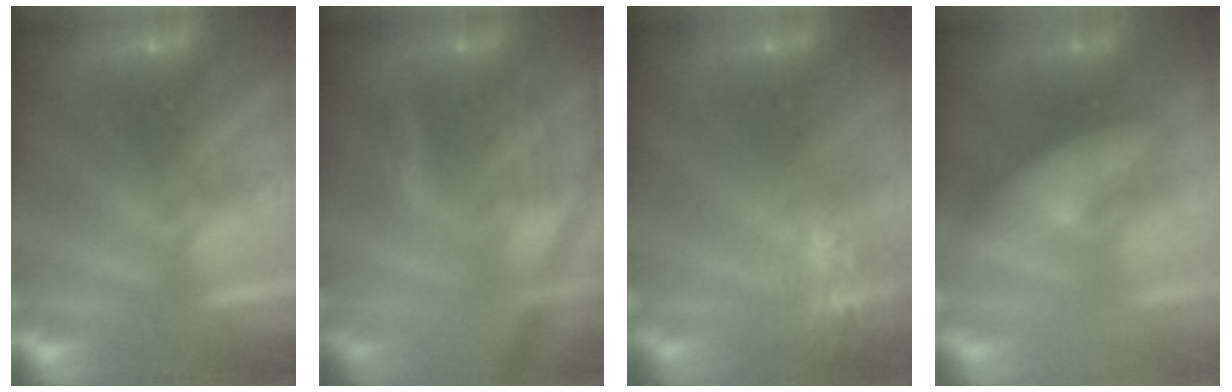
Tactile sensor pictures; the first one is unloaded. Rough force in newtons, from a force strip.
{"total": 4.2}
{"total": 7.6}
{"total": 4.5}